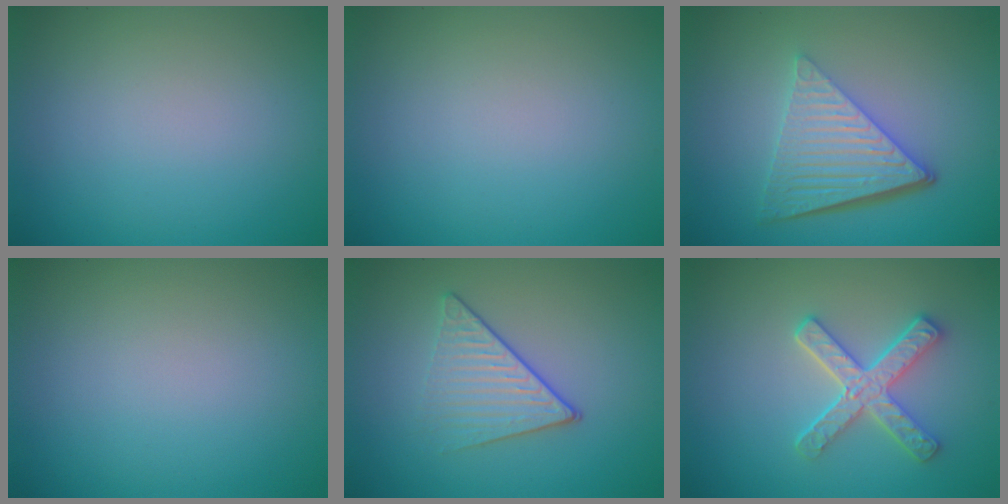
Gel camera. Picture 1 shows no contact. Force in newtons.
{"total": 0.0}
{"total": 6.6, "press": 4.4, "slide": 4.9}
{"total": 0.0}
{"total": 3.5, "press": 2.8, "slide": 2.1}
{"total": 3.7, "press": 3.2, "slide": 1.8}